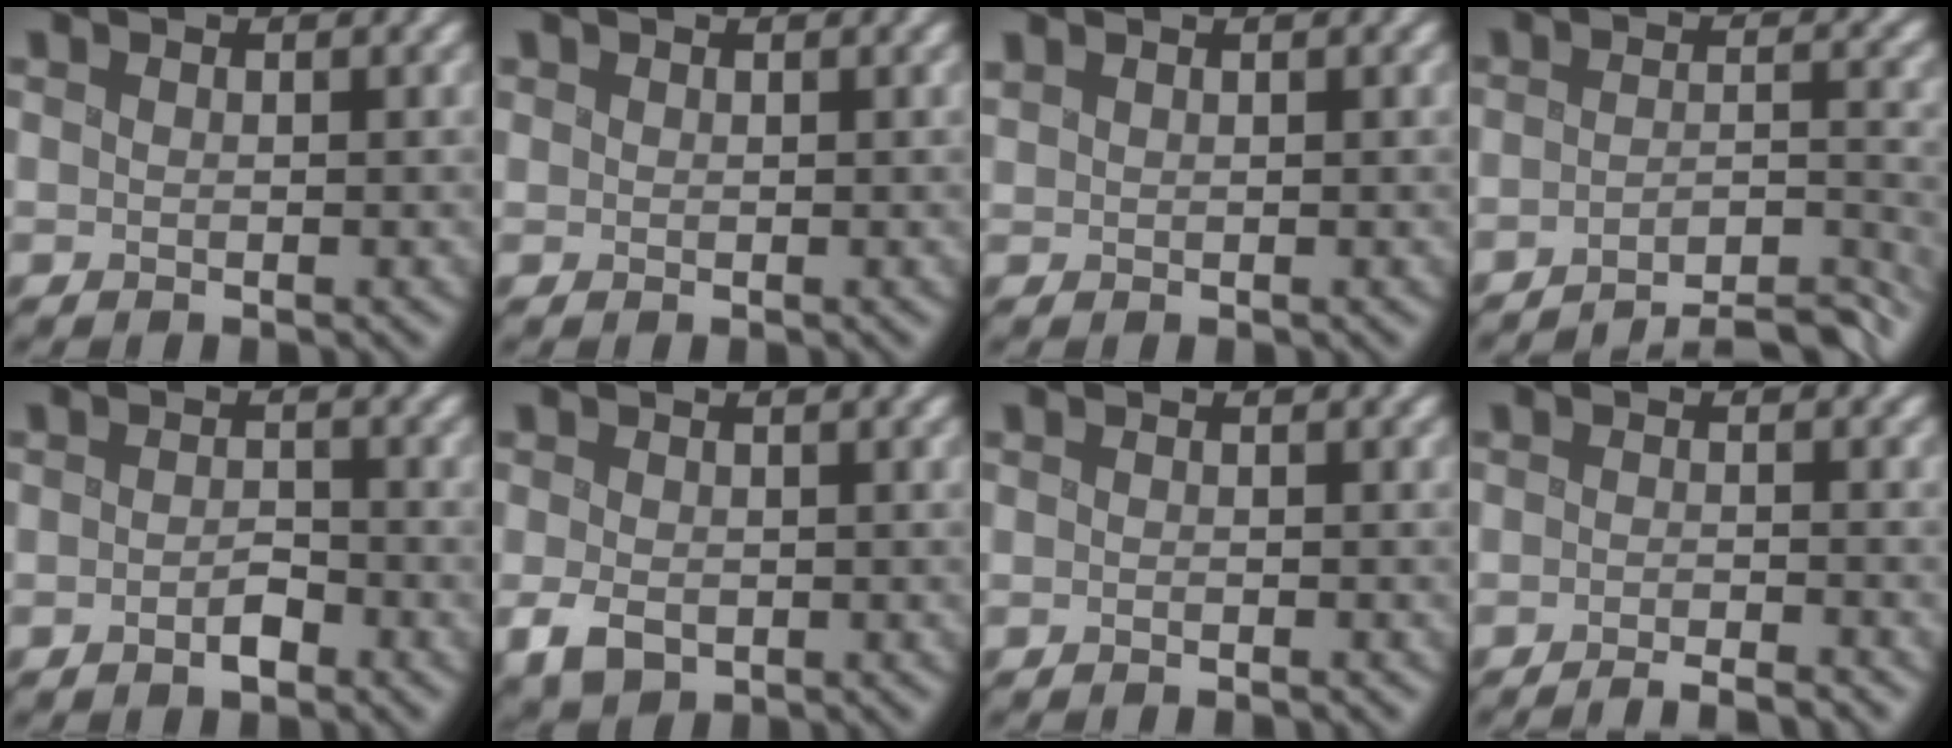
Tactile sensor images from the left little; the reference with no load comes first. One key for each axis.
{"total": 0.6, "fx": 0.3, "fy": 0.5, "fz": -0.1, "tx": 0.002, "ty": 0.002, "tz": 0.007}
{"total": 0.6, "fx": 0.6, "fy": 0.1, "fz": 0.1, "tx": 0.001, "ty": 0.006, "tz": 0.014}
{"total": 6.4, "fx": -5.7, "fy": 0.8, "fz": 2.7, "tx": -0.018, "ty": 0.011, "tz": -0.085}
{"total": 1.9, "fx": -1.5, "fy": 0.8, "fz": 0.9, "tx": -0.011, "ty": -0.001, "tz": -0.029}
{"total": 2.5, "fx": -0.7, "fy": 1.9, "fz": 1.5, "tx": -0.028, "ty": -0.003, "tz": -0.014}
{"total": 0.9, "fx": -0.8, "fy": 0.0, "fz": 0.3, "tx": -0.001, "ty": 0.002, "tz": -0.015}
{"total": 3.0, "fx": -2.7, "fy": 0.2, "fz": 1.3, "tx": -0.002, "ty": 0.002, "tz": -0.049}